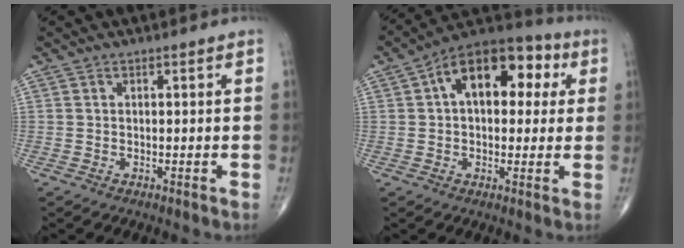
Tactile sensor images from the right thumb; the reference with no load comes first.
{"total": 16.0, "force": [3.9, 9.5, 12.3], "torque": [-0.142, 0.032, 0.048]}